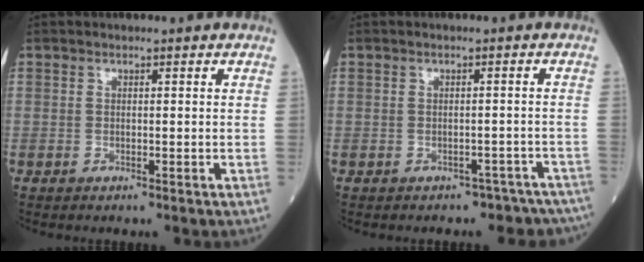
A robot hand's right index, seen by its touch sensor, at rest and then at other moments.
{"total": 7.6, "force": [-6.3, 4.1, 1.2], "torque": [-0.004, 0.011, -0.058]}